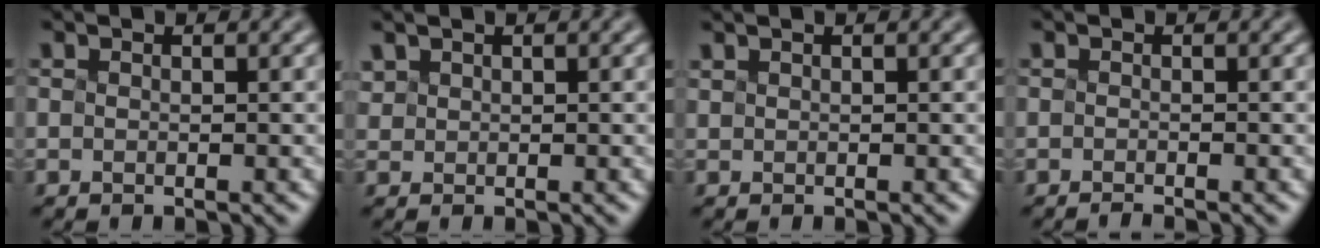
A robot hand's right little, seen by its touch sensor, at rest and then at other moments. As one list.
[{"total": 0.9, "force": [0.6, -0.2, -0.6], "torque": [-0.003, 0.007, 0.026]}, {"total": 1.7, "force": [1.2, 0.9, 0.9], "torque": [-0.008, 0.017, 0.010]}, {"total": 1.0, "force": [-1.0, -0.3, -0.2], "torque": [0.006, -0.001, -0.007]}]